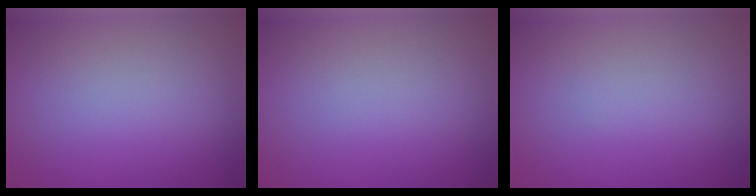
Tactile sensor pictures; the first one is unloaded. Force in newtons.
{"total": 0.0}
{"total": 0.0}